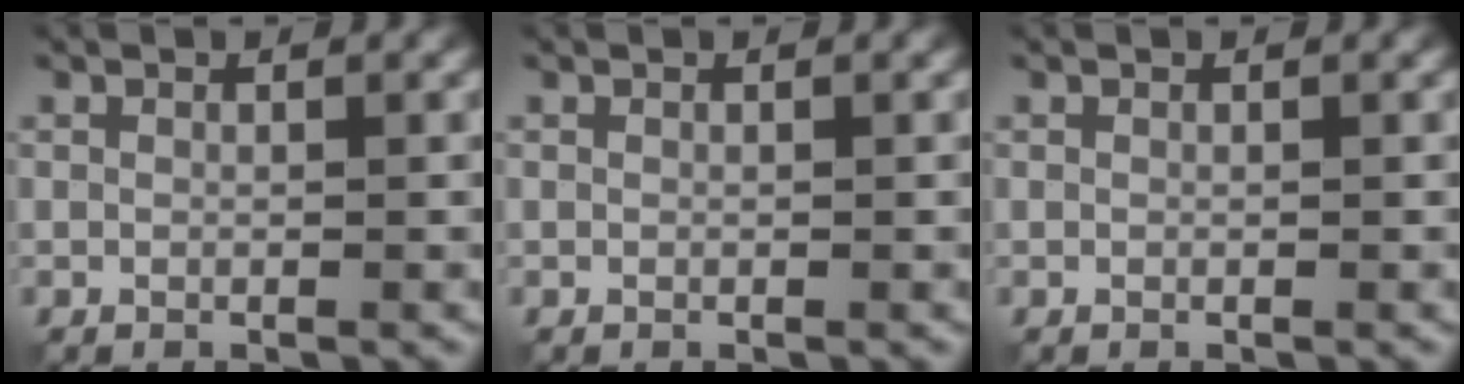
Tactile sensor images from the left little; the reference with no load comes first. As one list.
[{"total": 0.0}, {"total": 0.0}]